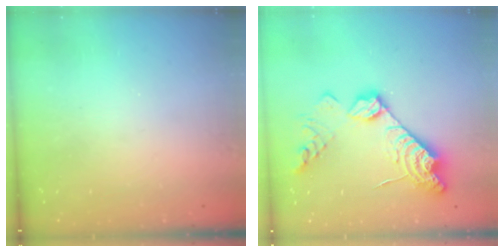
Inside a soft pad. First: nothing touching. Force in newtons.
{"total": 18.0, "press": 17.9, "slide": 1.8}